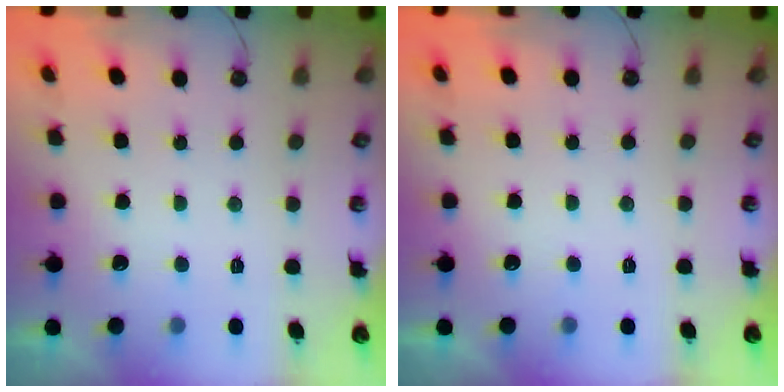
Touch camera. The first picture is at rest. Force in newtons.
{"total": 0.0}